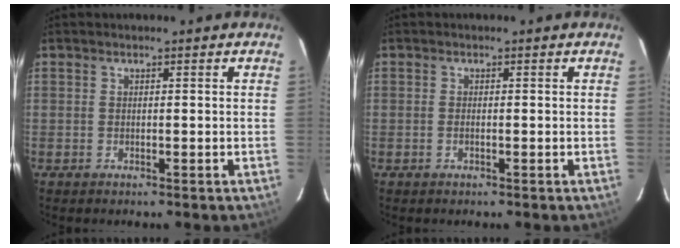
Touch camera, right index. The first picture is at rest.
{"total": 0.7, "force": [-0.3, 0.2, 0.6], "torque": [-0.013, 0.002, -0.006]}